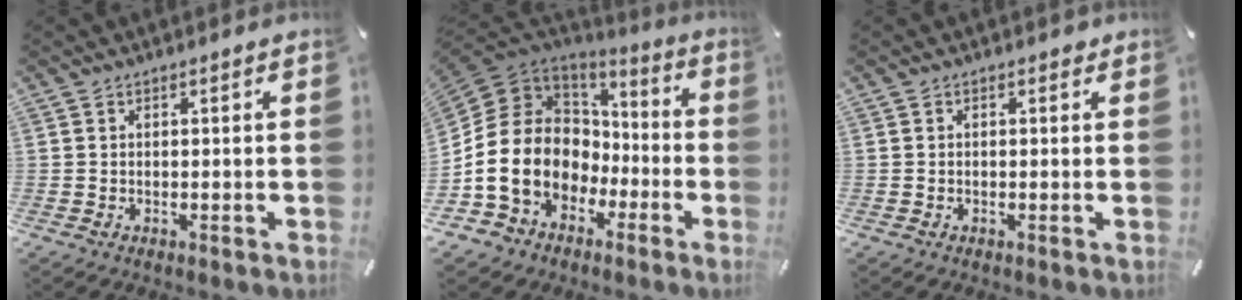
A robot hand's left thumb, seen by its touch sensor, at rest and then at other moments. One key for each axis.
{"total": 14.9, "fx": -3.4, "fy": 13.0, "fz": 6.4, "tx": -0.161, "ty": -0.004, "tz": -0.054}
{"total": 0.6, "fx": 0.3, "fy": 0.5, "fz": 0.2, "tx": -0.005, "ty": 0.005, "tz": 0.004}